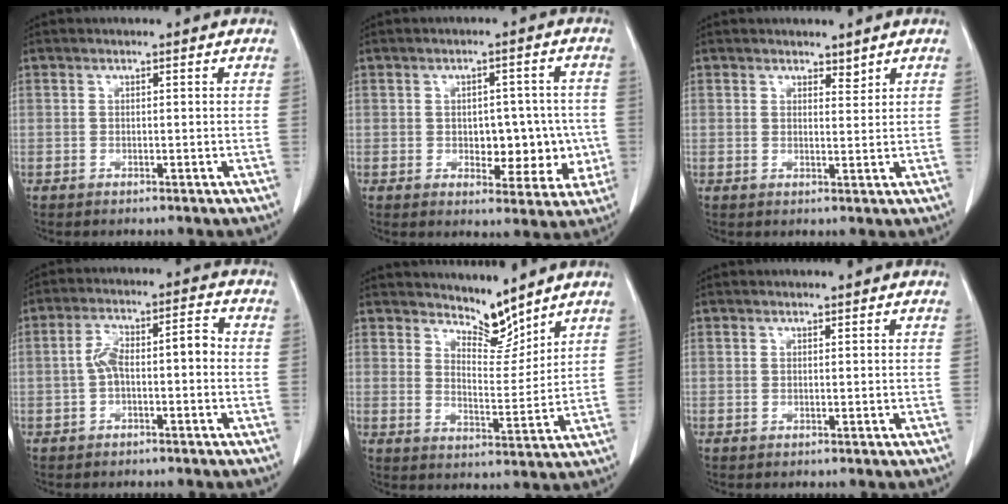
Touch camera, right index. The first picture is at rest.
{"total": 9.3, "force": [-1.1, 5.6, 7.4], "torque": [-0.082, 0.023, 0.000]}
{"total": 1.9, "force": [1.6, 0.9, 0.6], "torque": [-0.008, -0.003, 0.026]}
{"total": 7.0, "force": [-0.9, 2.8, 6.4], "torque": [-0.122, 0.042, -0.015]}
{"total": 6.3, "force": [5.9, 1.5, 1.6], "torque": [-0.024, -0.013, 0.110]}
{"total": 0.0}